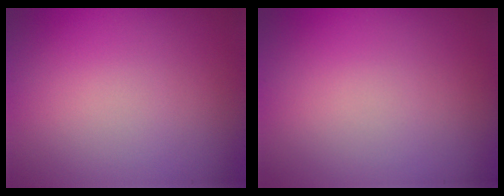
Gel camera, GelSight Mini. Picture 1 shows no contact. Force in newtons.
{"total": 0.0}